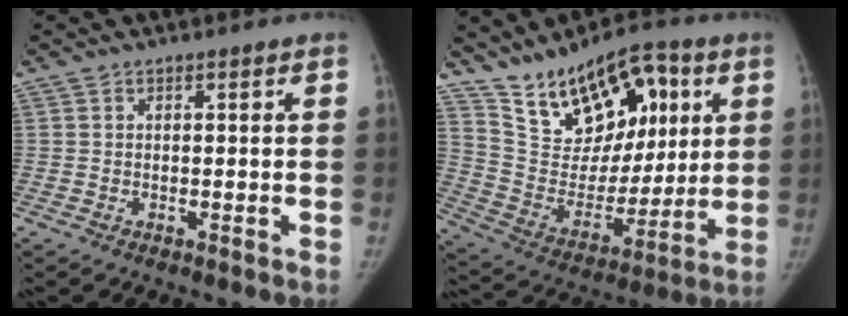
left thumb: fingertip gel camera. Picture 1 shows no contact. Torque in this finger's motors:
{"motor_torque": [0.52, 0.51, 1.41, -1.37, 0.02]}